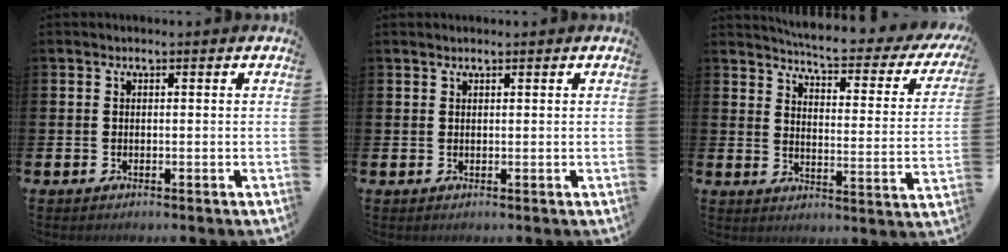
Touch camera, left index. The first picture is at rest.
{"total": 0.7, "force": [0.7, 0.2, 0.0], "torque": [0.003, 0.001, 0.012]}
{"total": 5.3, "force": [4.8, 0.4, 2.2], "torque": [-0.057, -0.042, 0.075]}